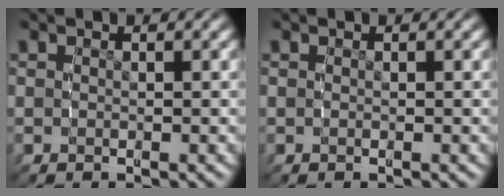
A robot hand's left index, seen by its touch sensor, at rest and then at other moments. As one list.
[{"total": 0.0}]